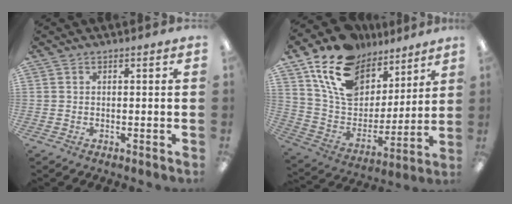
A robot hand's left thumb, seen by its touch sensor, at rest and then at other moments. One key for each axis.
{"total": 17.8, "fx": 11.2, "fy": 11.2, "fz": 8.0, "tx": -0.159, "ty": -0.054, "tz": 0.210}